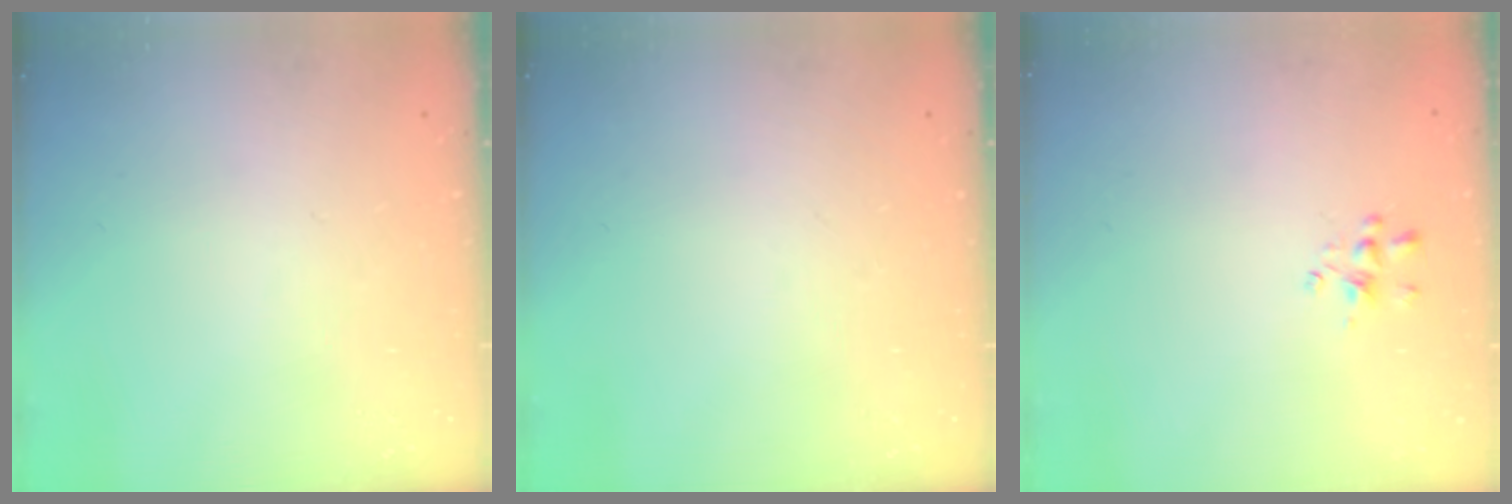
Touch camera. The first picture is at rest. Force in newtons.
{"total": 0.0}
{"total": 1.5, "press": 1.4, "slide": 0.7}